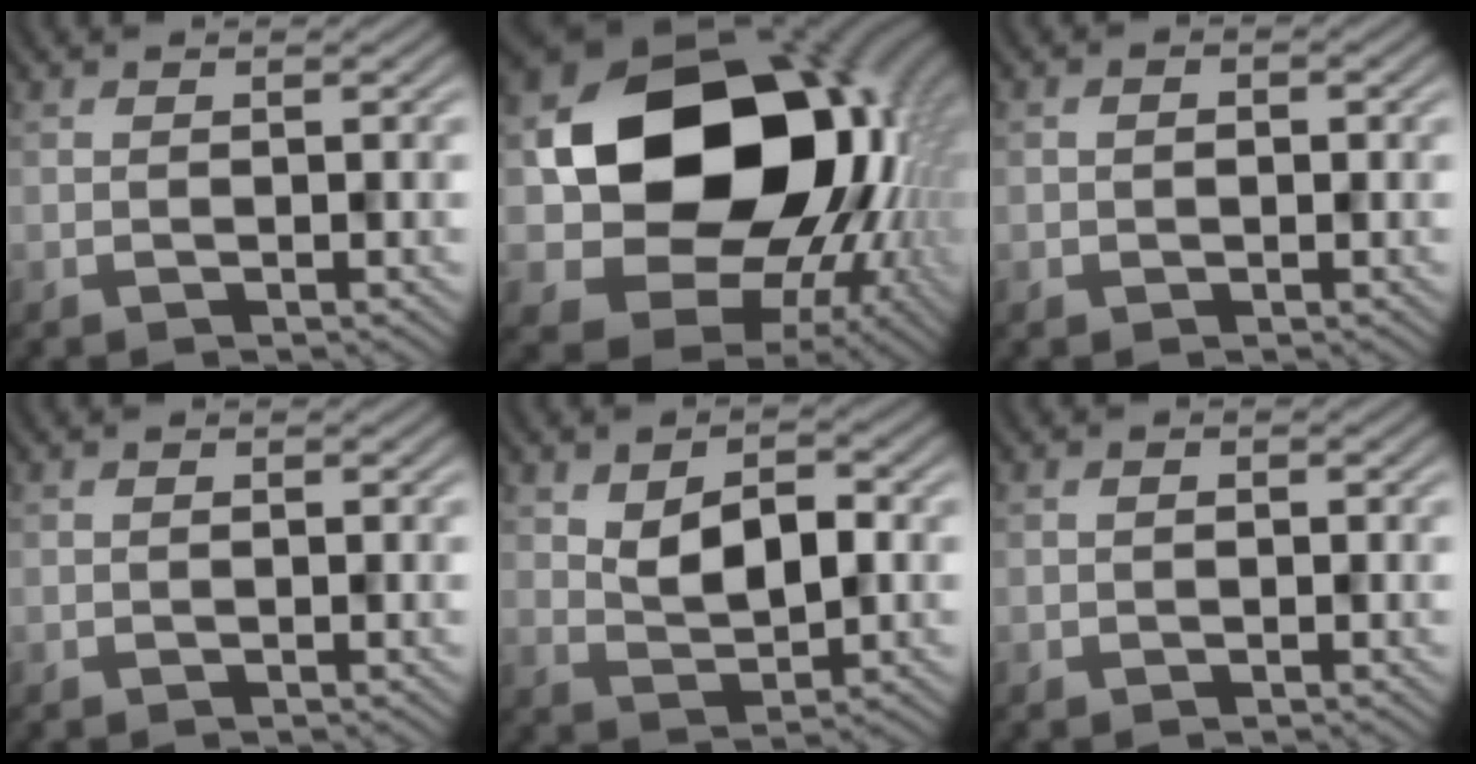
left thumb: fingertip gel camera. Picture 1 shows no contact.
{"total": 18.5, "force": [1.0, 15.3, 10.3], "torque": [-0.170, -0.037, 0.042]}
{"total": 0.8, "force": [0.0, 0.7, -0.4], "torque": [0.008, 0.000, -0.001]}
{"total": 0.6, "force": [-0.1, 0.2, -0.6], "torque": [0.013, 0.002, -0.004]}
{"total": 5.1, "force": [1.5, 3.2, 3.6], "torque": [-0.058, 0.008, 0.025]}
{"total": 0.7, "force": [-0.2, 0.5, -0.5], "torque": [0.010, 0.001, -0.005]}